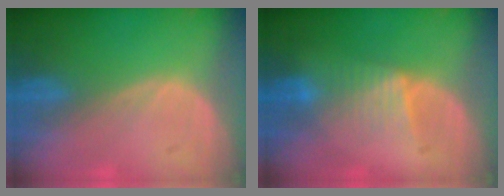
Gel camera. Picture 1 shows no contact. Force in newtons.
{"total": 4.0, "press": 4.0, "slide": 0.4}